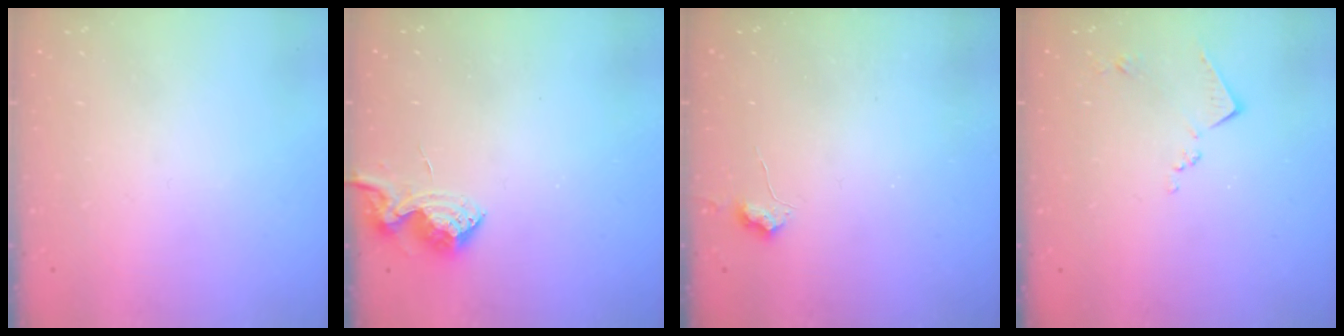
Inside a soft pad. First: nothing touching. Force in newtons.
{"total": 7.1, "press": 7.1, "slide": 0.7}
{"total": 4.3, "press": 4.3, "slide": 0.7}
{"total": 7.8, "press": 7.8, "slide": 0.8}